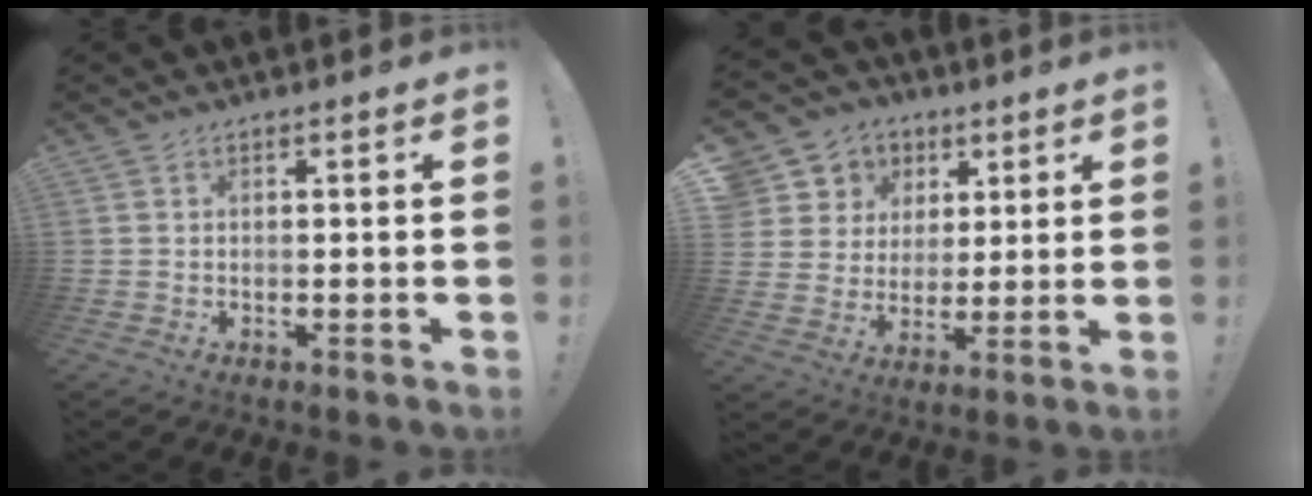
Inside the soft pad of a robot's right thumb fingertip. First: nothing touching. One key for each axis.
{"total": 10.6, "fx": 4.0, "fy": 9.5, "fz": 2.4, "tx": -0.038, "ty": -0.024, "tz": 0.096}